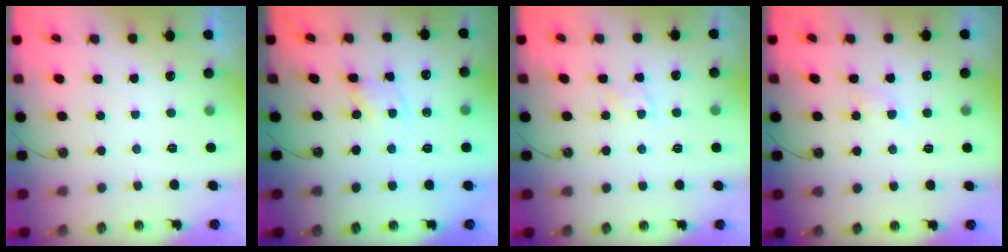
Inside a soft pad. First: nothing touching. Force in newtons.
{"total": 1.8, "press": 1.8, "slide": 0.1}
{"total": 4.5, "press": 4.5, "slide": 0.5}
{"total": 2.9, "press": 2.9, "slide": 0.6}